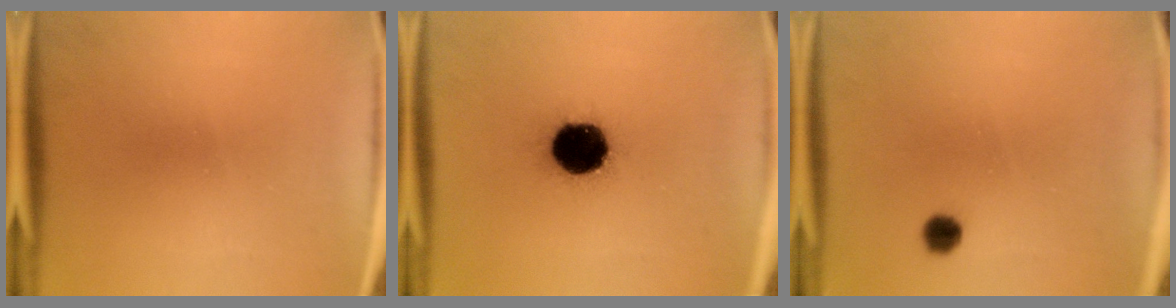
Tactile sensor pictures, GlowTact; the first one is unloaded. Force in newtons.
{"total": 19.7}
{"total": 2.6}